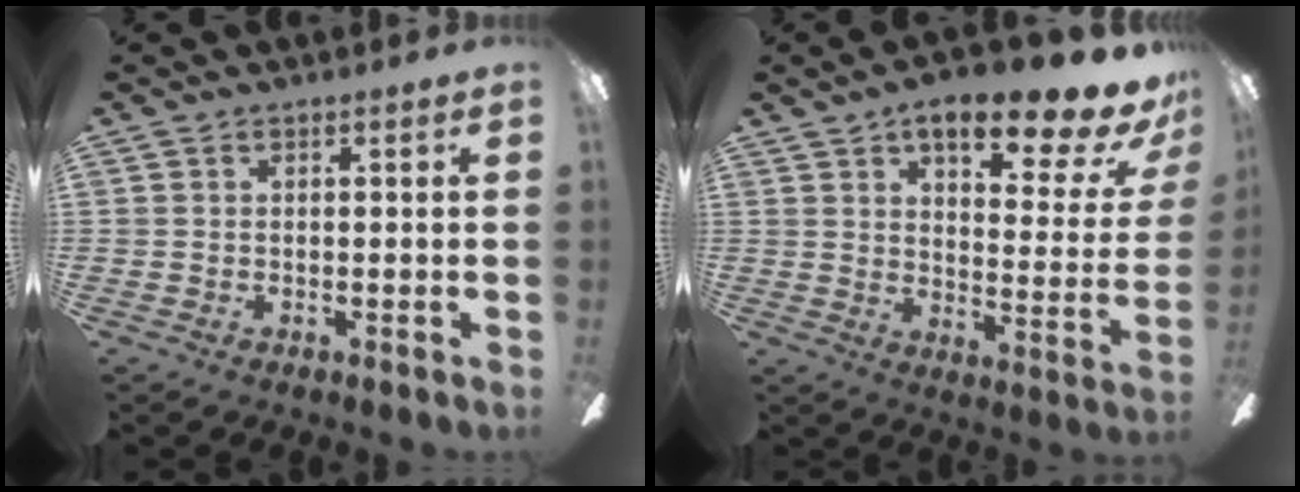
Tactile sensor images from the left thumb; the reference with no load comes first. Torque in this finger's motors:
{"motor_torque": [1.57, 1.59, 1.41, -1.36, 0.22]}